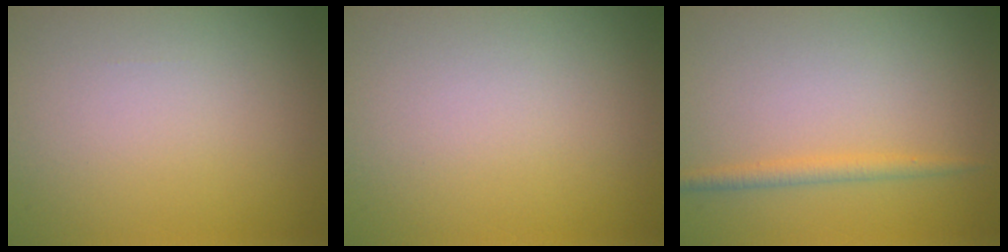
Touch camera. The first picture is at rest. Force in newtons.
{"total": 0.0}
{"total": 1.6, "press": 1.6, "slide": 0.0}